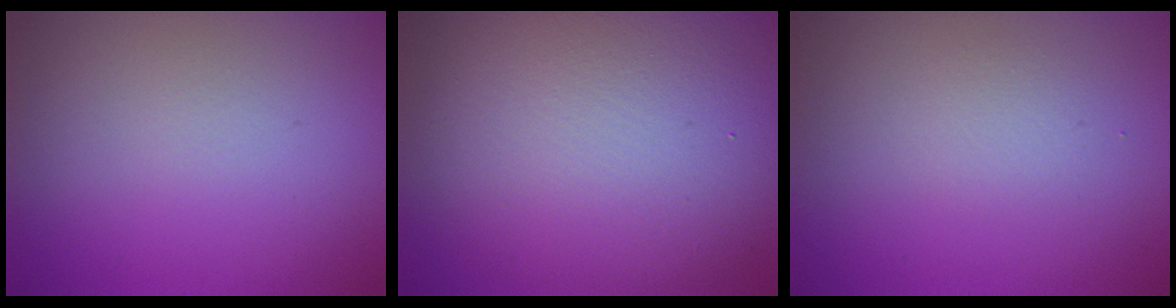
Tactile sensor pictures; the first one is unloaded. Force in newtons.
{"total": 12.4, "press": 12.4, "slide": 0.9}
{"total": 1.1, "press": 1.1, "slide": 0.1}